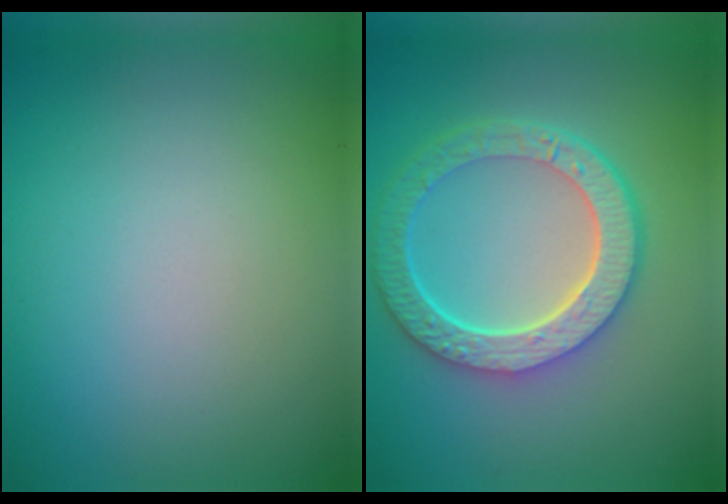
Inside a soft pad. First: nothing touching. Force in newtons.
{"total": 6.4, "press": 4.9, "slide": 4.1}